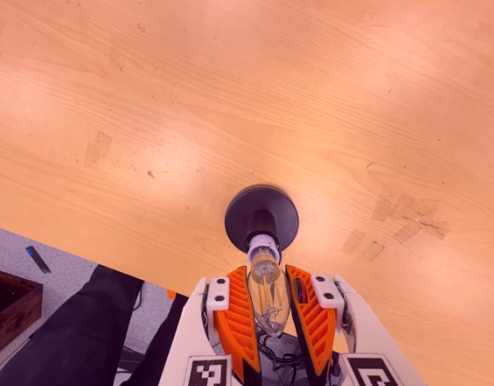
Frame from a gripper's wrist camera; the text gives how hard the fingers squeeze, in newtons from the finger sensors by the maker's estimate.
{"total": 14.4, "left": 16.1, "right": 12.7}